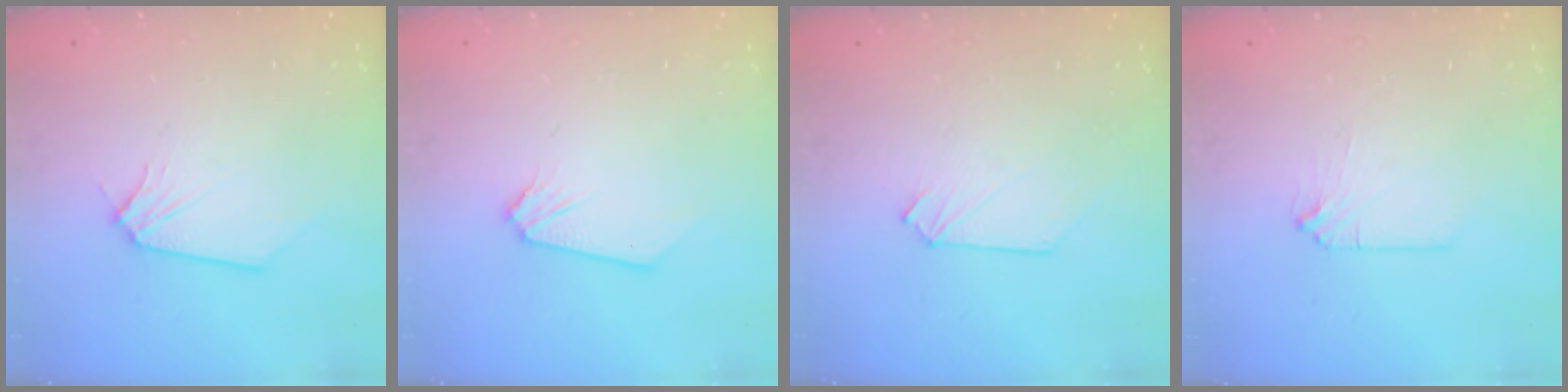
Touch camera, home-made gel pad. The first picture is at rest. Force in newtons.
{"total": 0.0}
{"total": 0.0}
{"total": 1.7, "press": 1.7, "slide": 0.4}